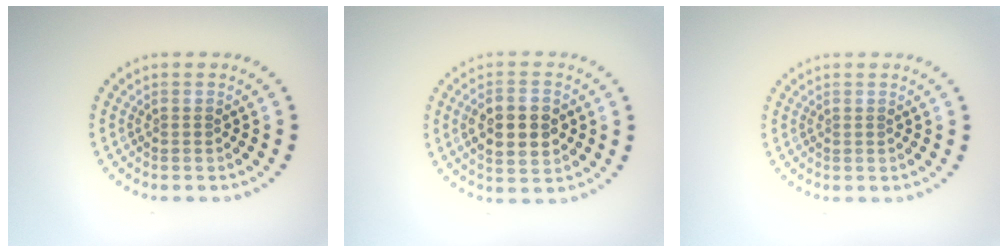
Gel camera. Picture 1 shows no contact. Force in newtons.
{"total": 5.2, "press": 5.2, "slide": 0.4}
{"total": 0.0}